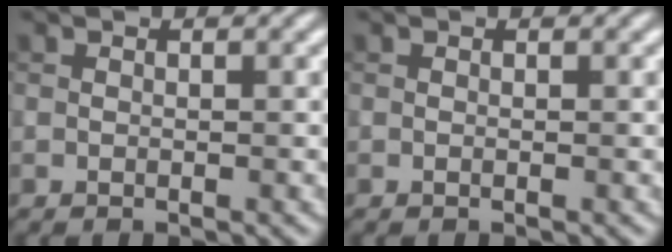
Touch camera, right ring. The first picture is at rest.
{"total": 0.0}